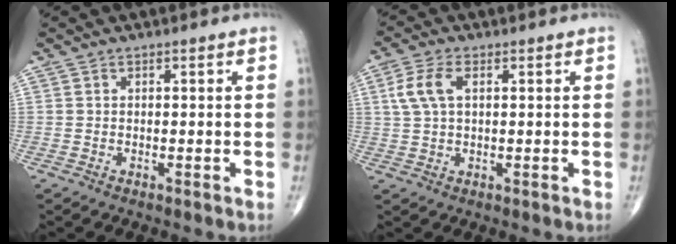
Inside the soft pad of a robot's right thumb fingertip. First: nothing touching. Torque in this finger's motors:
{"motor_torque": [-0.42, 0.52, 0.52, 0.21, 0.03]}